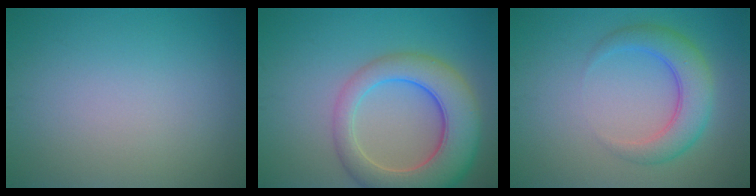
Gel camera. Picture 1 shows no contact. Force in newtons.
{"total": 8.6, "press": 8.5, "slide": 0.7}
{"total": 4.5, "press": 4.5, "slide": 0.2}